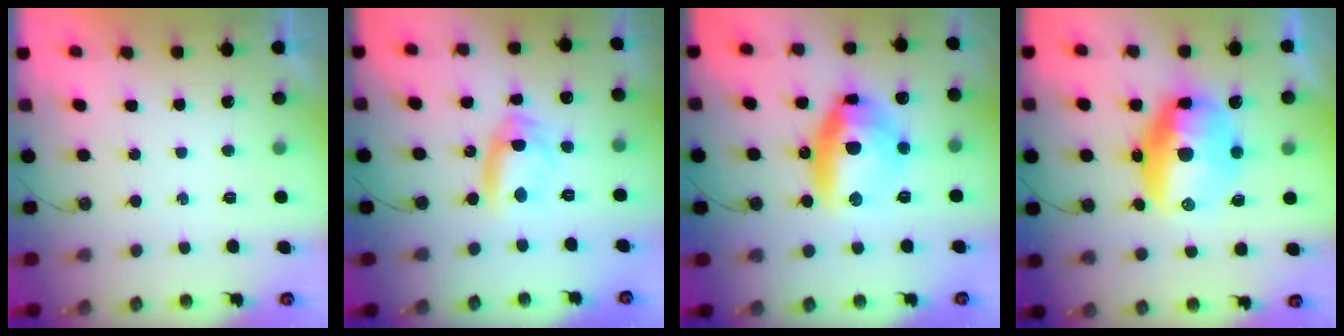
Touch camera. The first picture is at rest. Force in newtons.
{"total": 11.2, "press": 9.5, "slide": 5.8}
{"total": 14.3, "press": 14.2, "slide": 2.3}
{"total": 16.1, "press": 16.1, "slide": 1.5}